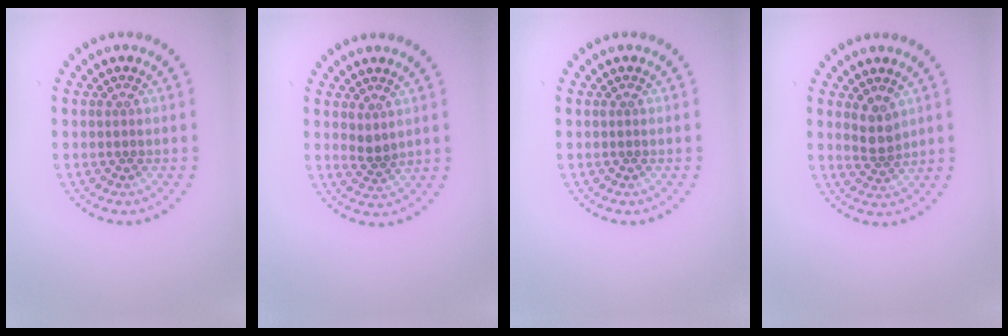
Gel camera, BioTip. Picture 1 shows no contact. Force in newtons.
{"total": 1.2, "press": 1.0, "slide": 0.8}
{"total": 0.0}
{"total": 2.1, "press": 1.8, "slide": 1.1}